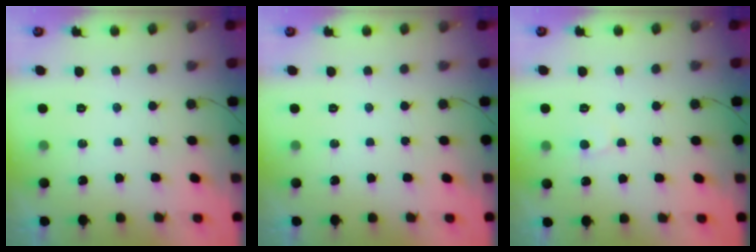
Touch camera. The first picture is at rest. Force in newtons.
{"total": 0.0}
{"total": 6.0, "press": 6.0, "slide": 0.5}